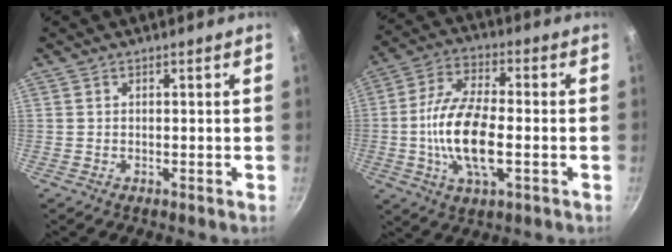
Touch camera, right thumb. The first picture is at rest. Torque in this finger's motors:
{"motor_torque": [2.60, 2.40, 1.58, 0.09, 0.52]}